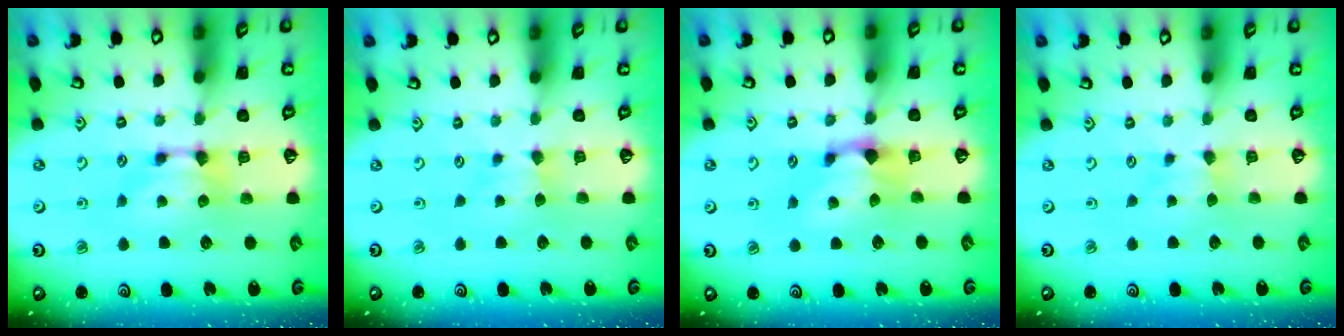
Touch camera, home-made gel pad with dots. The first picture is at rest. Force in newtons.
{"total": 2.9, "press": 2.9, "slide": 0.3}
{"total": 1.2, "press": 0.1, "slide": 1.2}
{"total": 2.9, "press": 2.9, "slide": 0.3}